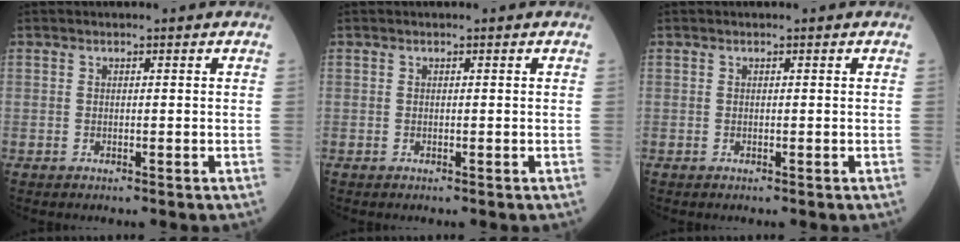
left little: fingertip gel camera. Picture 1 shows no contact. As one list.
[{"total": 0.0}, {"total": 0.0}]